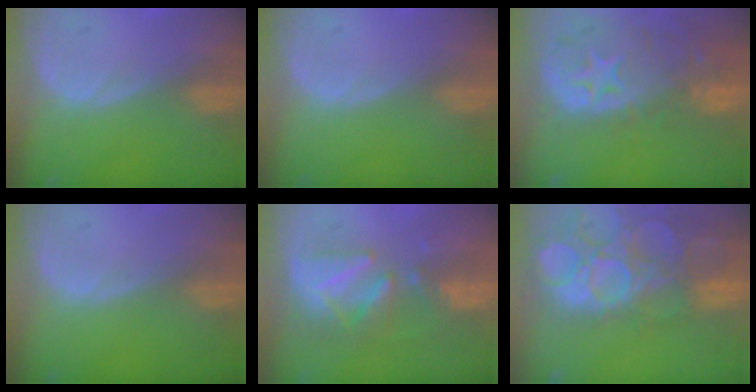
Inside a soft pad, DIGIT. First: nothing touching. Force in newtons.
{"total": 0.0}
{"total": 13.3, "press": 11.1, "slide": 7.4}
{"total": 0.0}
{"total": 8.4, "press": 7.7, "slide": 3.3}
{"total": 15.1, "press": 12.6, "slide": 8.4}